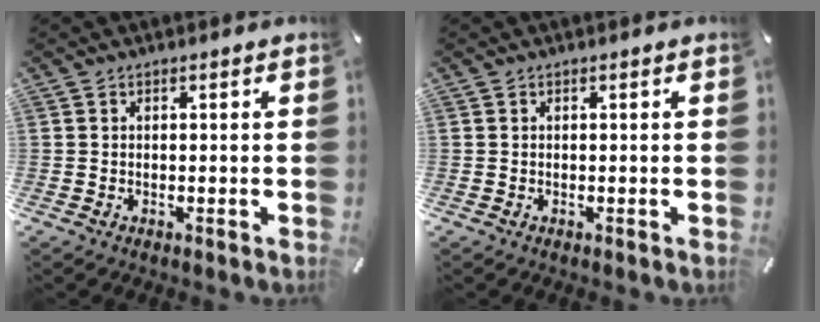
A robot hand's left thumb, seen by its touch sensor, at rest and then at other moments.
{"total": 0.0}